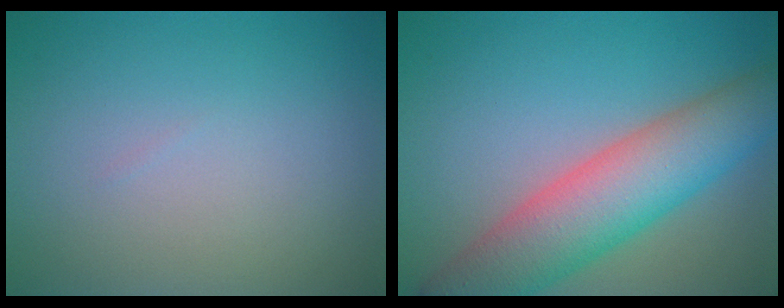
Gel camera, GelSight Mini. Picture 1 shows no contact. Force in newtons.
{"total": 8.7, "press": 8.7, "slide": 0.3}